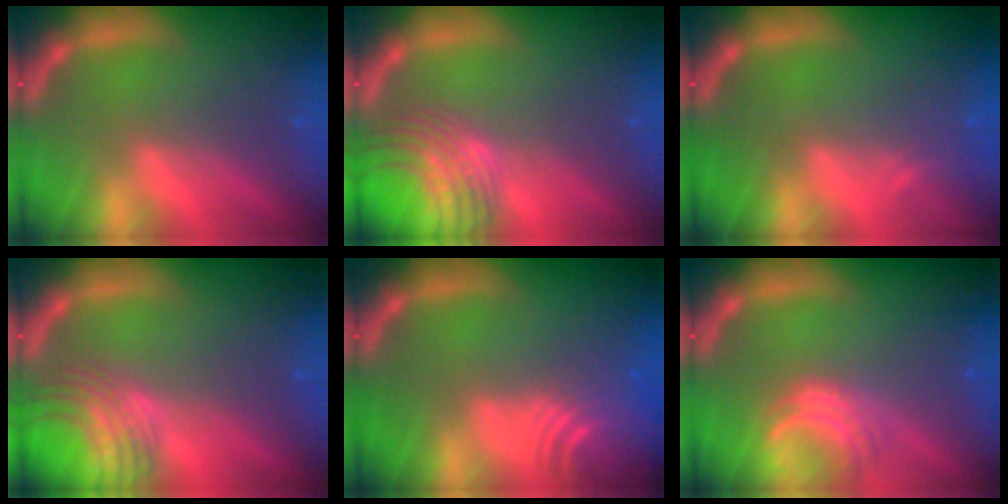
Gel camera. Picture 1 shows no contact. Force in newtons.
{"total": 8.5}
{"total": 0.9}
{"total": 7.0}
{"total": 7.5}
{"total": 3.0}